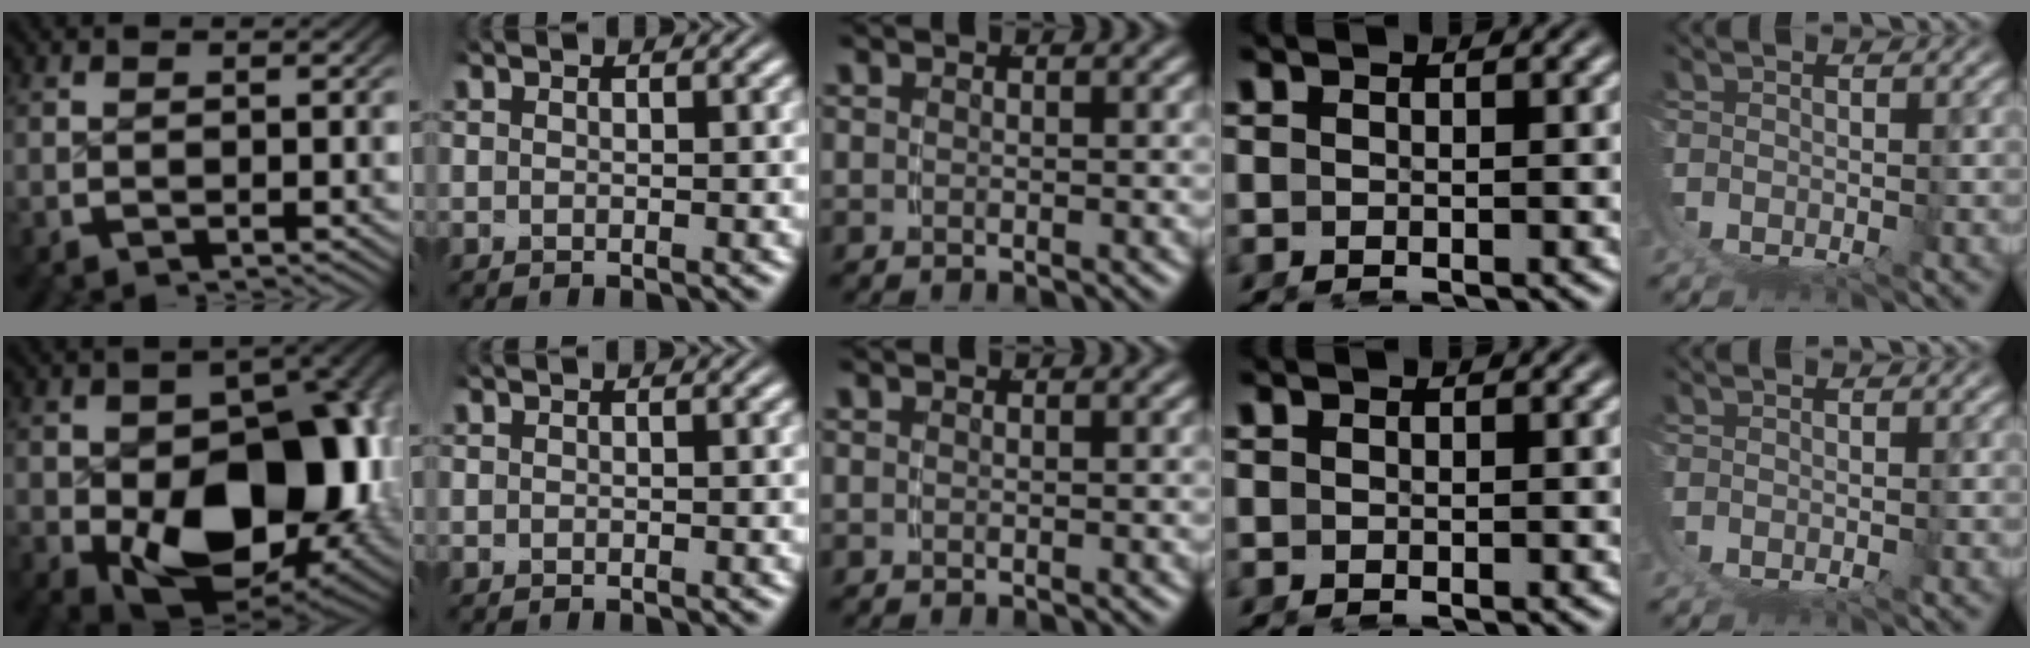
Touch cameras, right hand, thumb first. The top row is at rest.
{"thumb": {"total": 19.2, "force": [-2.6, 12.1, 14.7], "torque": [-0.260, -0.084, 0.000]}}